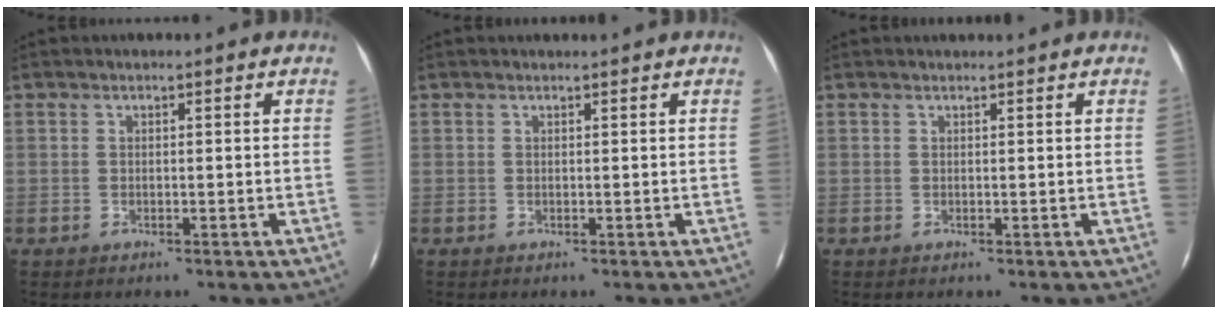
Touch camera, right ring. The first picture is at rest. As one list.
[{"total": 0.6, "force": [0.6, 0.0, 0.1], "torque": [-0.008, 0.001, 0.009]}, {"total": 1.0, "force": [0.9, -0.1, 0.2], "torque": [-0.011, 0.001, 0.012]}]